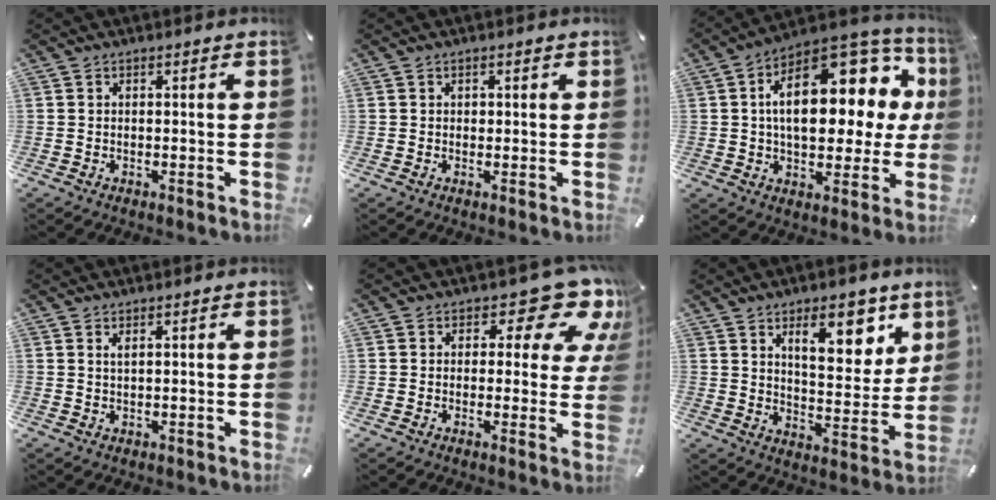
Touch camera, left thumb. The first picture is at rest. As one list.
[{"total": 0.7, "force": [0.2, 0.6, 0.2], "torque": [0.005, 0.000, 0.001]}, {"total": 21.0, "force": [6.0, 11.7, 16.4], "torque": [-0.244, -0.038, 0.097]}, {"total": 1.3, "force": [0.7, 0.4, 1.0], "torque": [-0.021, 0.000, 0.012]}, {"total": 12.9, "force": [7.0, 5.9, 9.0], "torque": [-0.113, -0.048, 0.116]}, {"total": 13.9, "force": [7.5, 6.5, 9.6], "torque": [-0.124, -0.034, 0.124]}]